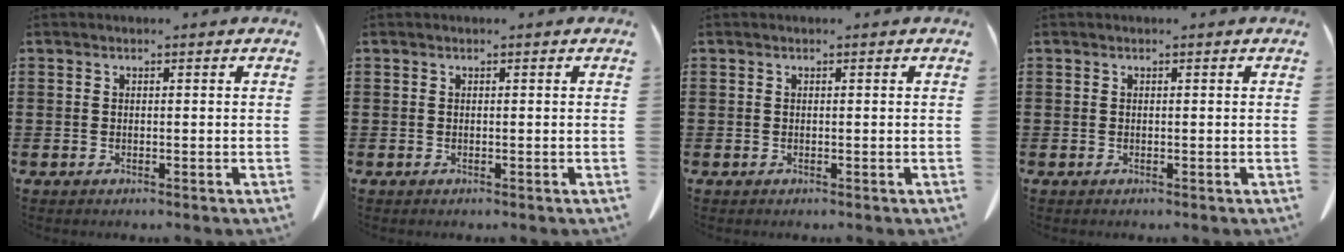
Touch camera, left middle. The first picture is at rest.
{"total": 0.0}
{"total": 0.0}
{"total": 0.0}